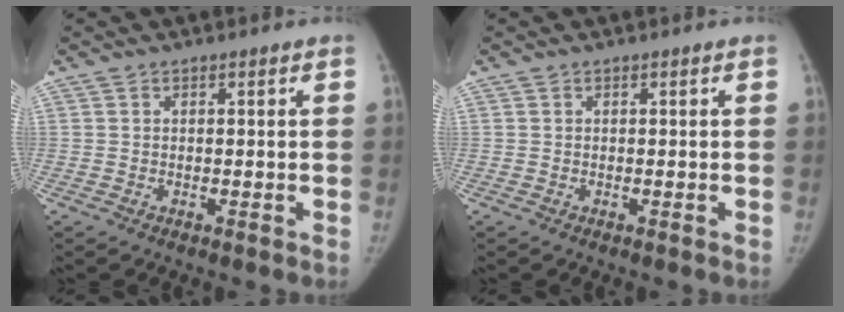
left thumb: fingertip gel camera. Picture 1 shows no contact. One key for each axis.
{"total": 0.0}